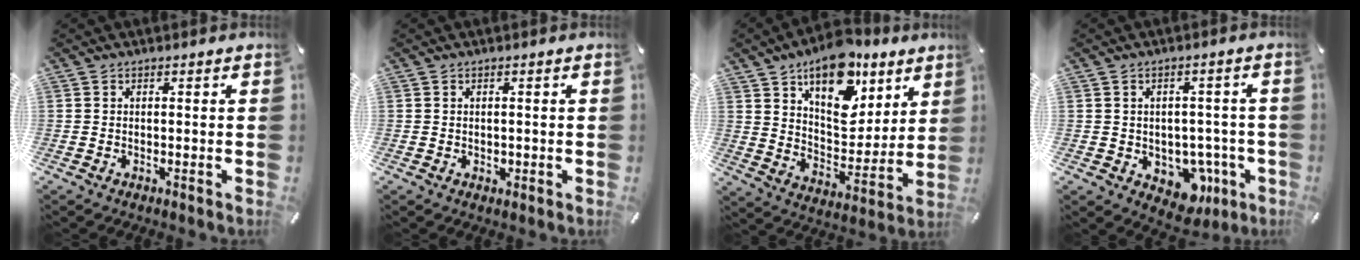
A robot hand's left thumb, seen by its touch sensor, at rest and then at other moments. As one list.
[{"total": 0.9, "force": [-0.1, 0.8, 0.4], "torque": [-0.007, 0.004, -0.002]}, {"total": 18.0, "force": [11.8, 10.0, 9.1], "torque": [-0.129, -0.076, 0.207]}, {"total": 8.9, "force": [-2.7, 6.8, 4.9], "torque": [-0.043, 0.010, -0.037]}]